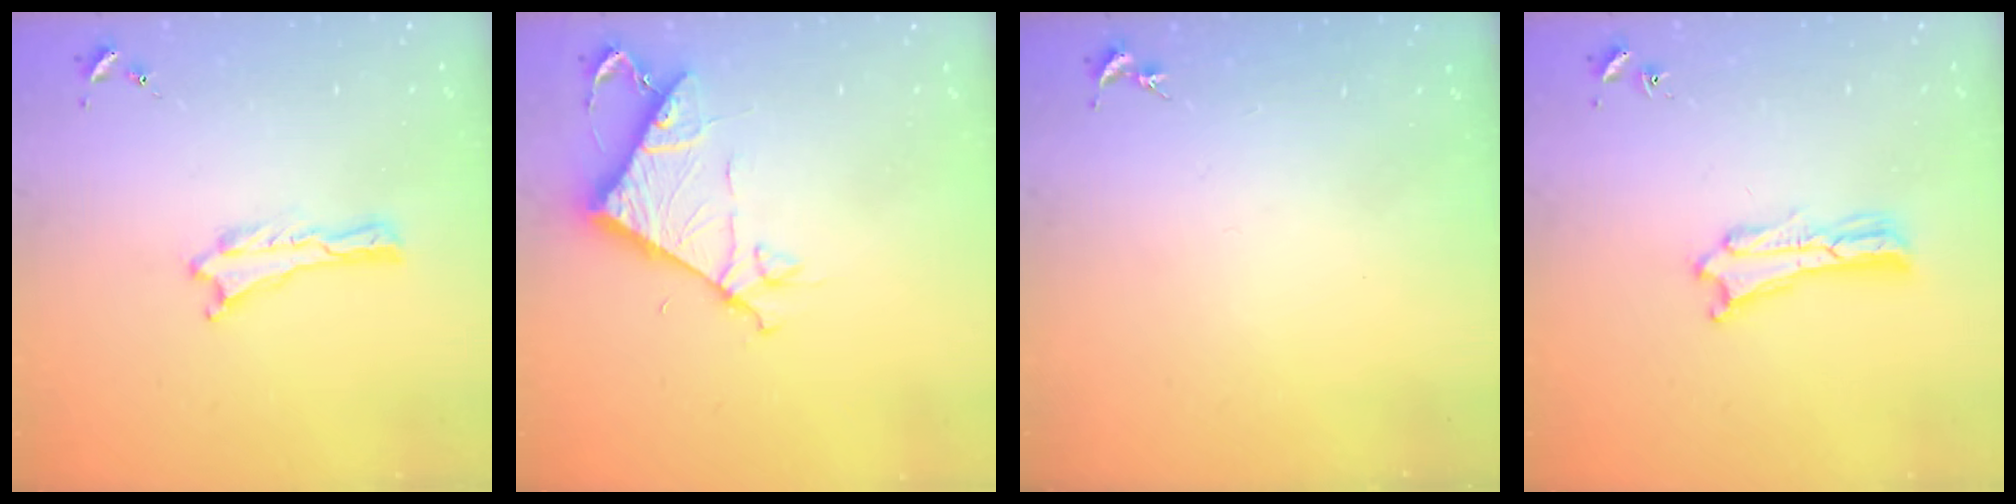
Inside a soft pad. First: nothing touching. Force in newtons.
{"total": 7.9, "press": 7.8, "slide": 0.6}
{"total": 0.0}
{"total": 1.8, "press": 1.8, "slide": 0.3}